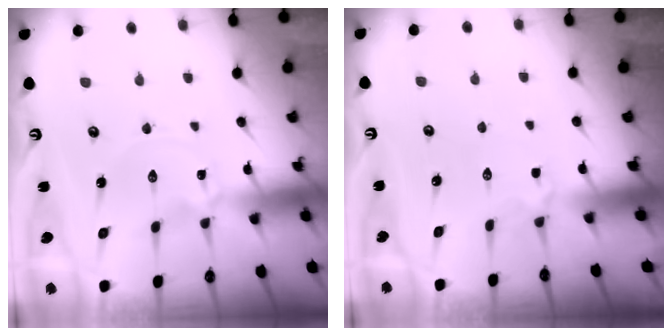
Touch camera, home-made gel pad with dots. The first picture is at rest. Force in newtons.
{"total": 4.0, "press": 3.9, "slide": 1.0}